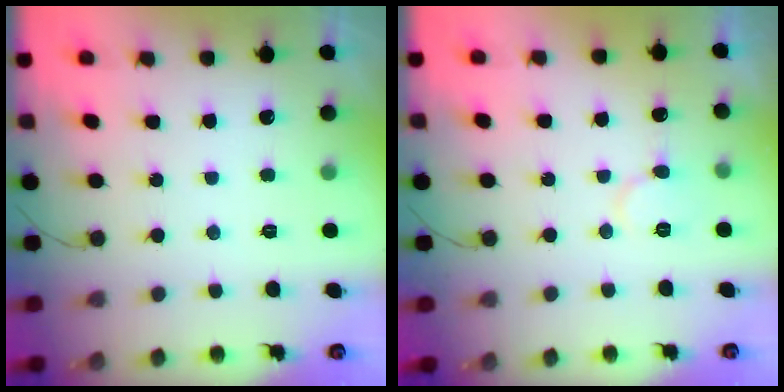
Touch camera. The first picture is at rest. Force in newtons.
{"total": 6.2, "press": 6.2, "slide": 0.1}